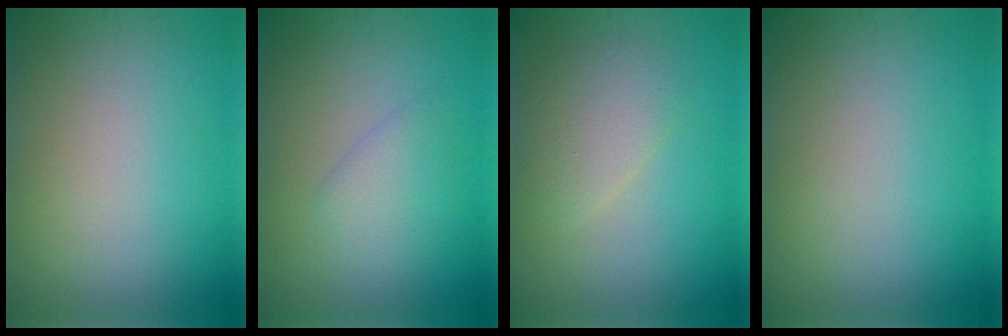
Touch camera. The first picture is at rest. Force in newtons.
{"total": 2.2, "press": 2.2, "slide": 0.2}
{"total": 2.6, "press": 2.6, "slide": 0.2}
{"total": 0.0}